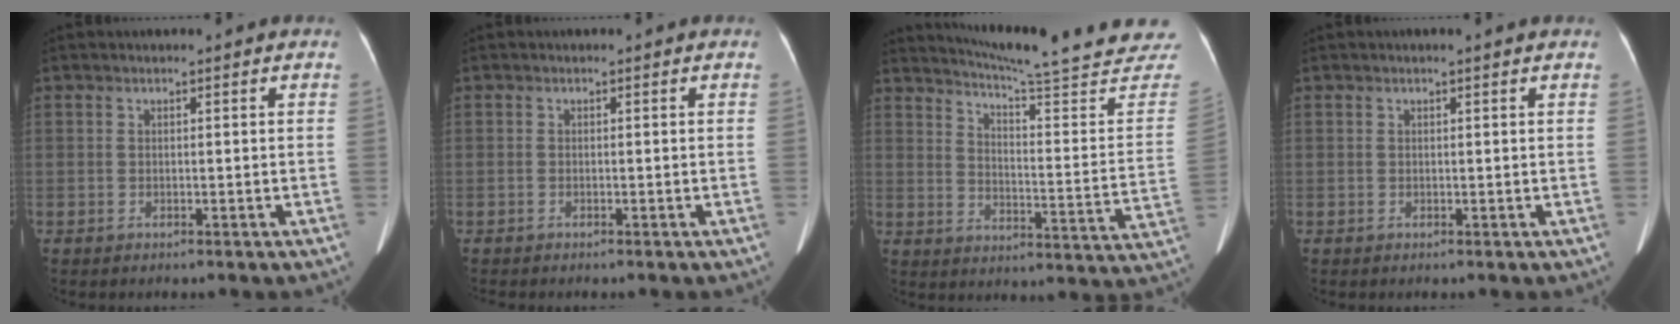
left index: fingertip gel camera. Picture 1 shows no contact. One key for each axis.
{"total": 0.0}
{"total": 26.3, "fx": 24.5, "fy": 0.5, "fz": 9.5, "tx": -0.139, "ty": -0.118, "tz": 0.297}
{"total": 0.8, "fx": 0.5, "fy": -0.1, "fz": 0.5, "tx": -0.014, "ty": 0.008, "tz": 0.010}